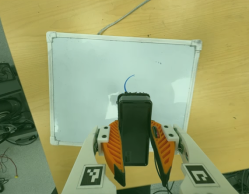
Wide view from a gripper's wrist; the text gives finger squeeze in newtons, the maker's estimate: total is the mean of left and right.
{"total": 6.6, "left": 5.4, "right": 7.7}